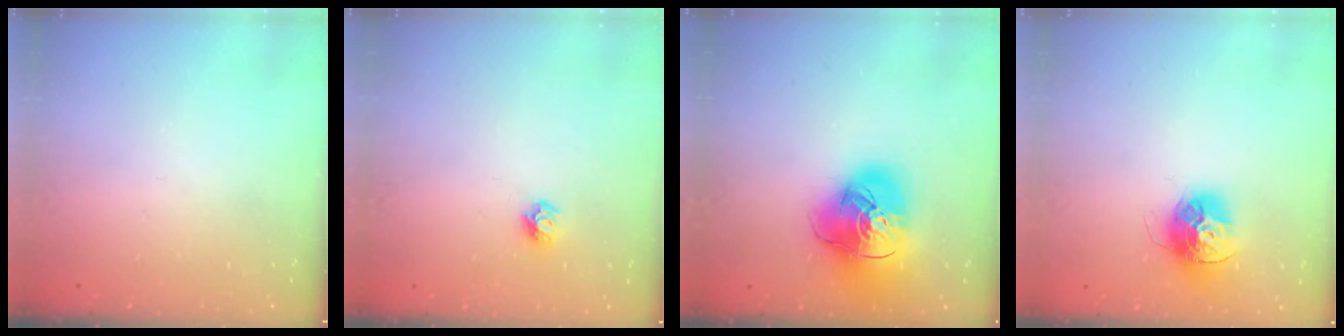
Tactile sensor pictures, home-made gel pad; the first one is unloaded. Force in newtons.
{"total": 5.5, "press": 5.5, "slide": 0.3}
{"total": 19.5, "press": 19.4, "slide": 2.3}
{"total": 15.2, "press": 15.2, "slide": 1.4}